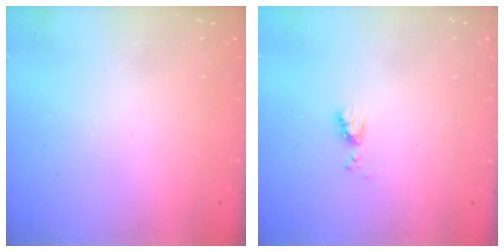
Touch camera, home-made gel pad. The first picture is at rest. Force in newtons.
{"total": 5.7, "press": 5.7, "slide": 0.8}